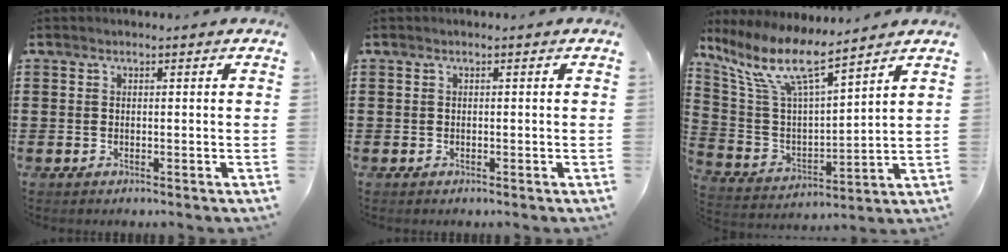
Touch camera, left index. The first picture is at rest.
{"total": 0.0}
{"total": 10.0, "force": [7.5, 1.9, 6.4], "torque": [-0.160, -0.044, 0.125]}